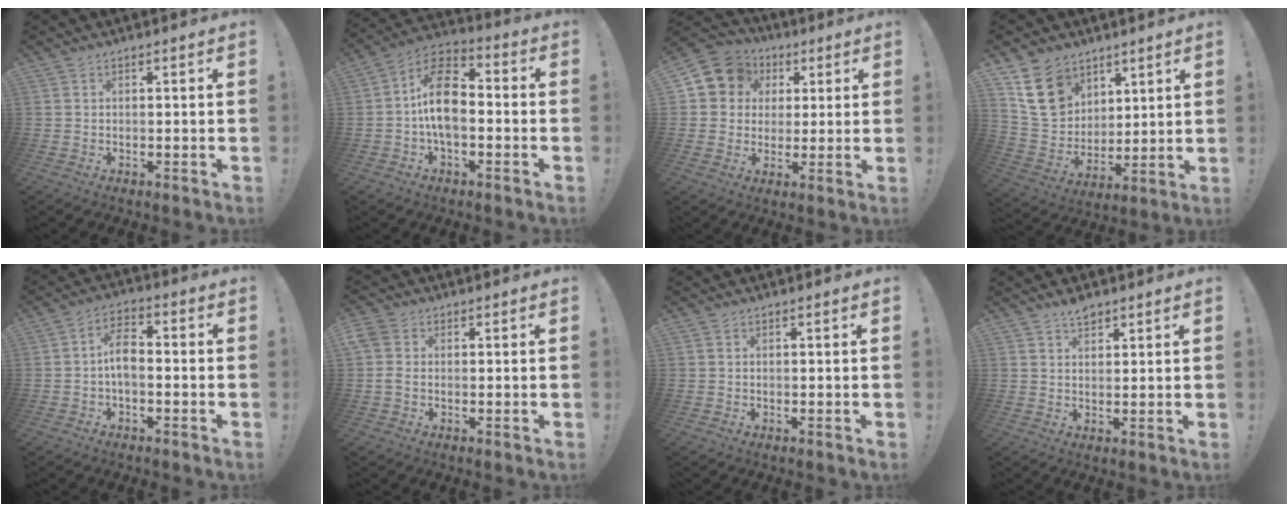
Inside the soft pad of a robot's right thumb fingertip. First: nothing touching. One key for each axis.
{"total": 13.7, "fx": -1.1, "fy": 8.7, "fz": 10.5, "tx": -0.185, "ty": 0.021, "tz": -0.019}
{"total": 9.8, "fx": 3.0, "fy": 8.9, "fz": 2.8, "tx": -0.039, "ty": -0.011, "tz": 0.062}
{"total": 15.2, "fx": 8.1, "fy": 11.4, "fz": 5.9, "tx": -0.089, "ty": -0.047, "tz": 0.165}
{"total": 7.2, "fx": -0.8, "fy": 4.0, "fz": 6.0, "tx": -0.116, "ty": 0.008, "tz": -0.013}
{"total": 3.4, "fx": 0.1, "fy": 2.4, "fz": 2.4, "tx": -0.050, "ty": 0.004, "tz": 0.003}
{"total": 0.0}
{"total": 3.4, "fx": 2.8, "fy": 1.4, "fz": 1.3, "tx": -0.013, "ty": -0.016, "tz": 0.049}